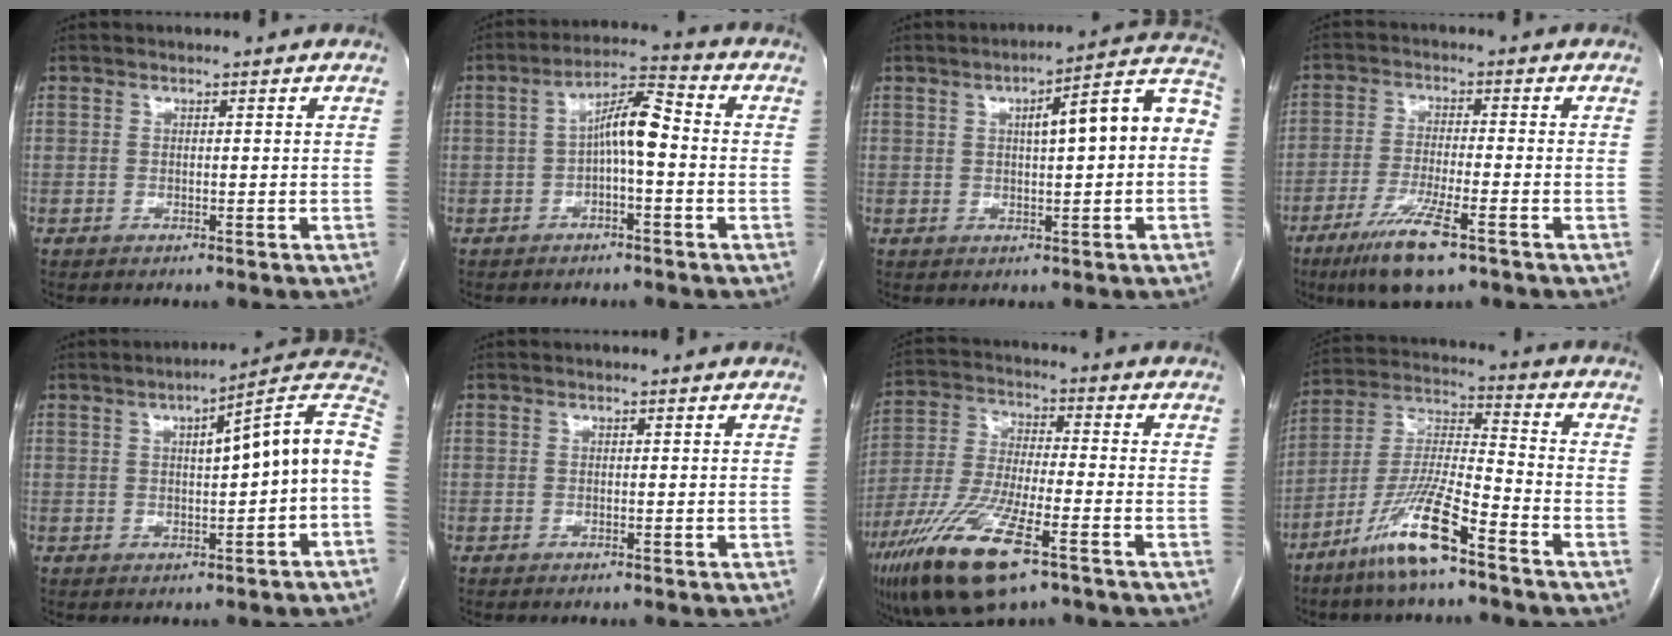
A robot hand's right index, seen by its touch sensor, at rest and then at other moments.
{"total": 7.0, "force": [-0.6, 1.5, 6.8], "torque": [-0.121, 0.028, -0.013]}
{"total": 11.5, "force": [1.1, 2.1, 11.2], "torque": [-0.149, 0.042, 0.013]}
{"total": 9.1, "force": [-5.6, 1.0, 7.2], "torque": [-0.137, -0.022, -0.097]}
{"total": 12.6, "force": [0.5, 1.1, 12.5], "torque": [-0.167, 0.037, 0.003]}
{"total": 0.0}
{"total": 16.1, "force": [-9.1, 3.2, 13.0], "torque": [-0.278, -0.033, -0.165]}
{"total": 12.5, "force": [-8.0, 0.9, 9.6], "torque": [-0.195, -0.020, -0.160]}